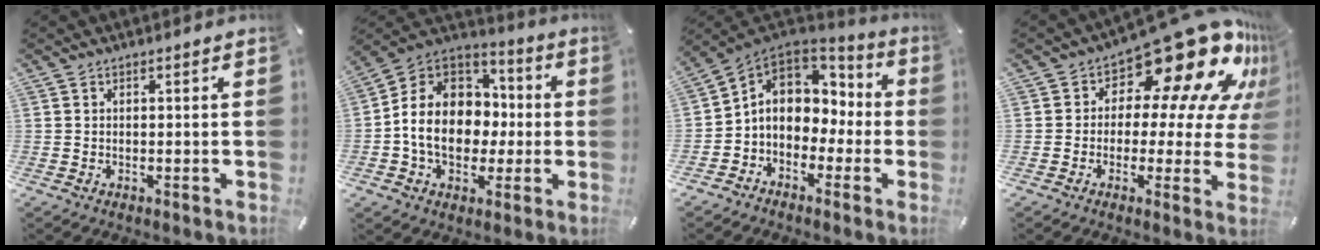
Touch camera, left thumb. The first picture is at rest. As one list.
[{"total": 15.2, "force": [-1.9, 12.7, 8.0], "torque": [-0.168, 0.016, -0.031]}, {"total": 9.8, "force": [0.0, 8.6, 4.7], "torque": [-0.088, 0.003, 0.006]}, {"total": 20.0, "force": [12.4, 8.8, 13.0], "torque": [-0.178, -0.098, 0.202]}]